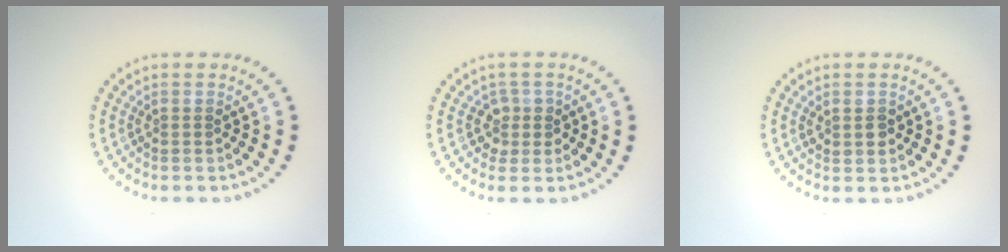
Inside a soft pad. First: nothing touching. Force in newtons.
{"total": 1.7, "press": 1.4, "slide": 1.0}
{"total": 1.4, "press": 1.4, "slide": 0.3}